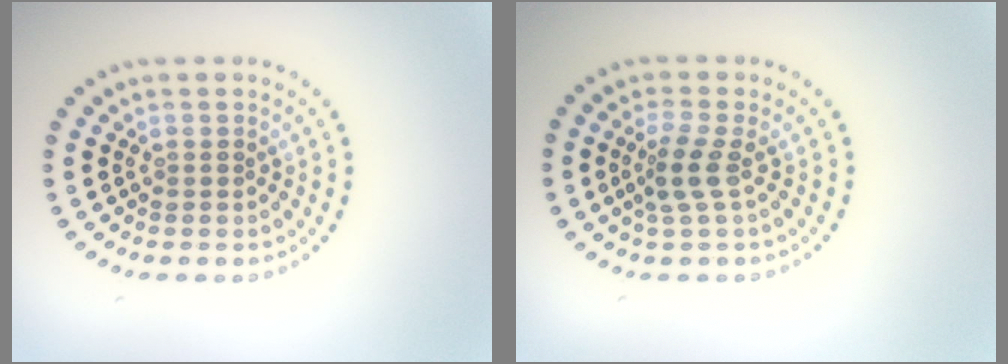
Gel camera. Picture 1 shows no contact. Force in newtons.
{"total": 2.3, "press": 1.9, "slide": 1.3}